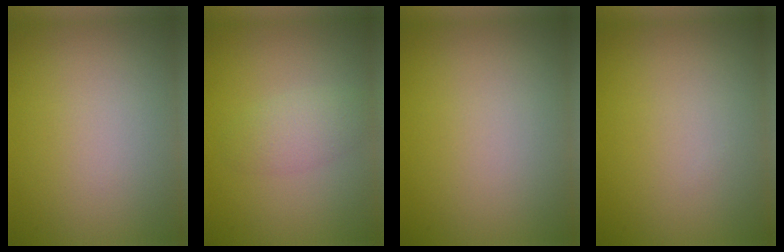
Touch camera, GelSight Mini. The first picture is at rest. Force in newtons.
{"total": 1.5, "press": 1.5, "slide": 0.0}
{"total": 0.0}
{"total": 0.0}